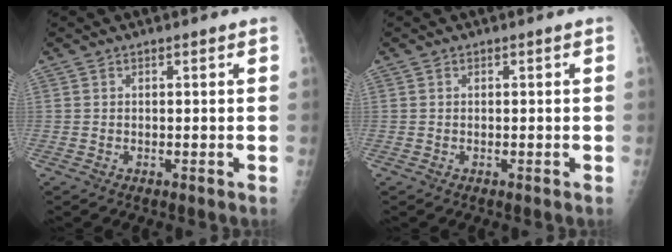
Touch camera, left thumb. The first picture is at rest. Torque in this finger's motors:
{"motor_torque": [0.00, 0.00, 0.00, 0.00, 0.00]}